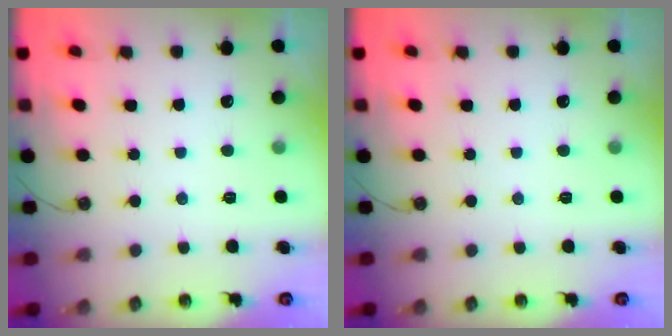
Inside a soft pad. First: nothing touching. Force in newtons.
{"total": 0.0}